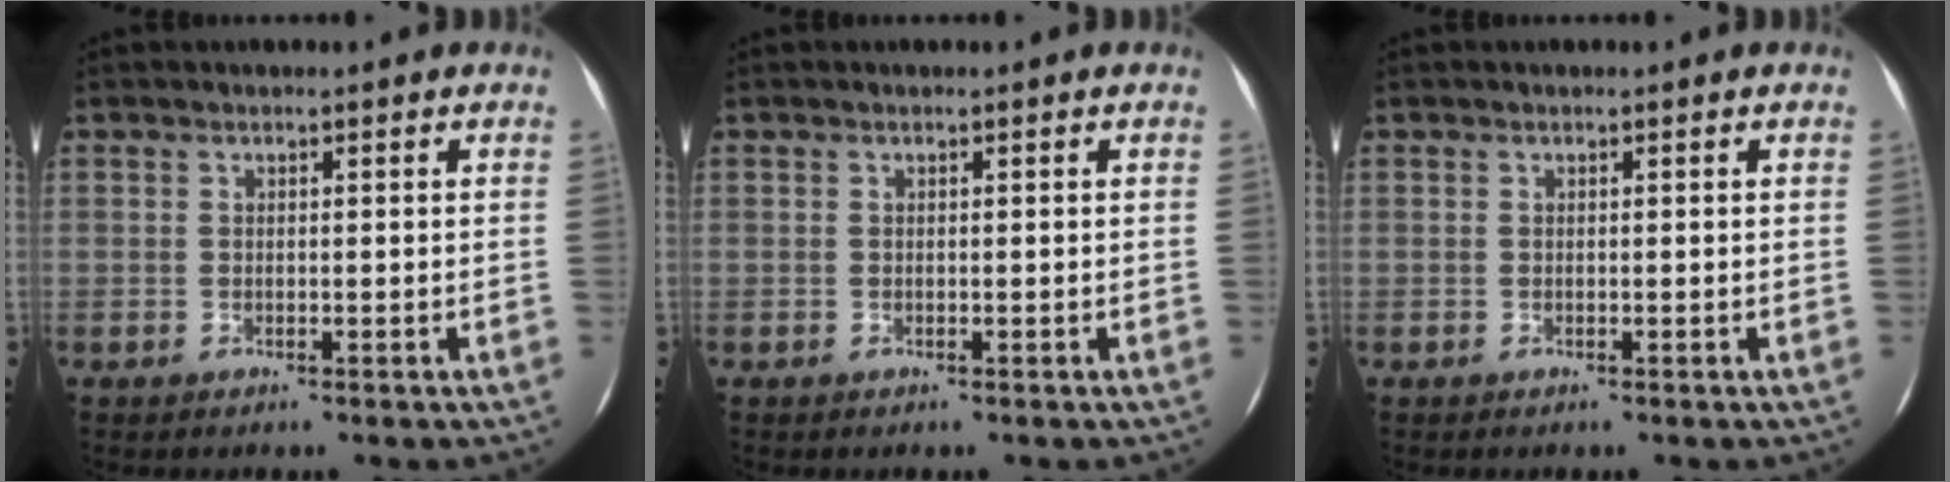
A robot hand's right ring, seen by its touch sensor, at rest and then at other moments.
{"total": 0.0}
{"total": 0.0}